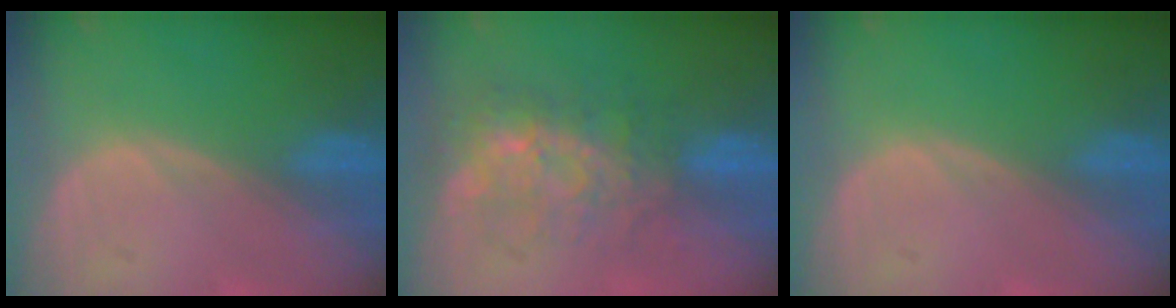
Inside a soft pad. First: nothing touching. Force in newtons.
{"total": 8.4, "press": 7.5, "slide": 4.0}
{"total": 0.0}